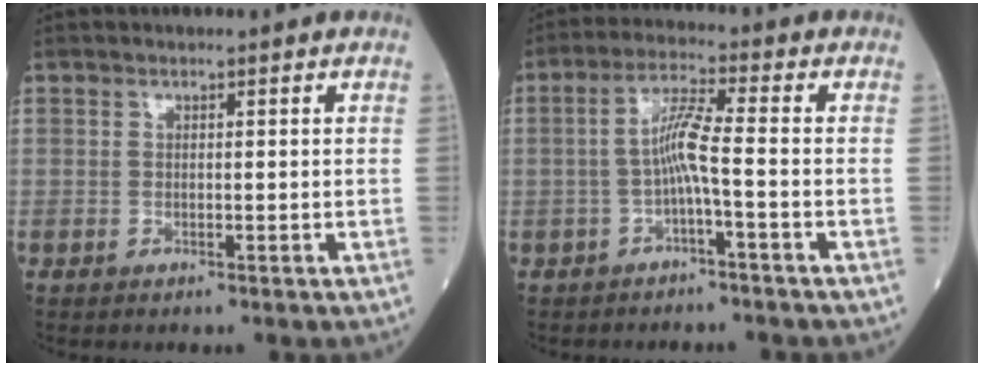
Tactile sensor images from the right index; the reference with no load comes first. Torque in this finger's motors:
{"motor_torque": [0.39, -0.33, 0.39, 0.12]}